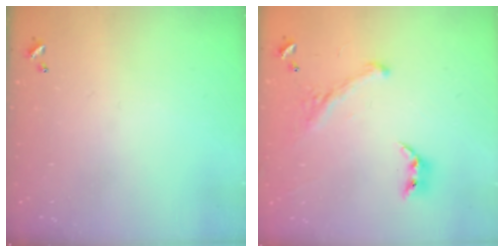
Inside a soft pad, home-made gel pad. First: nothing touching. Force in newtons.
{"total": 1.6, "press": 1.1, "slide": 1.2}